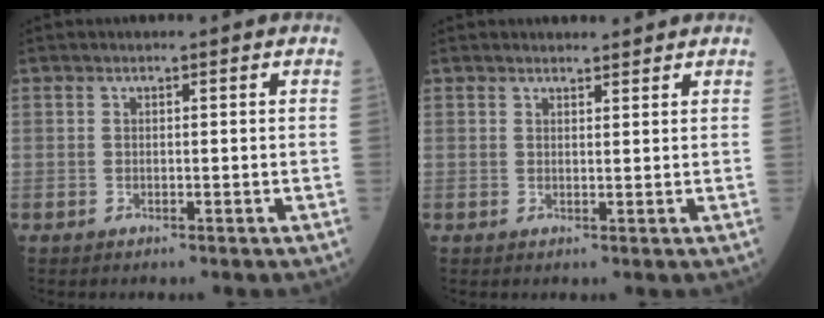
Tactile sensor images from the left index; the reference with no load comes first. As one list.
[{"total": 2.2, "force": [2.1, 0.4, 0.3], "torque": [-0.008, 0.004, 0.030]}]